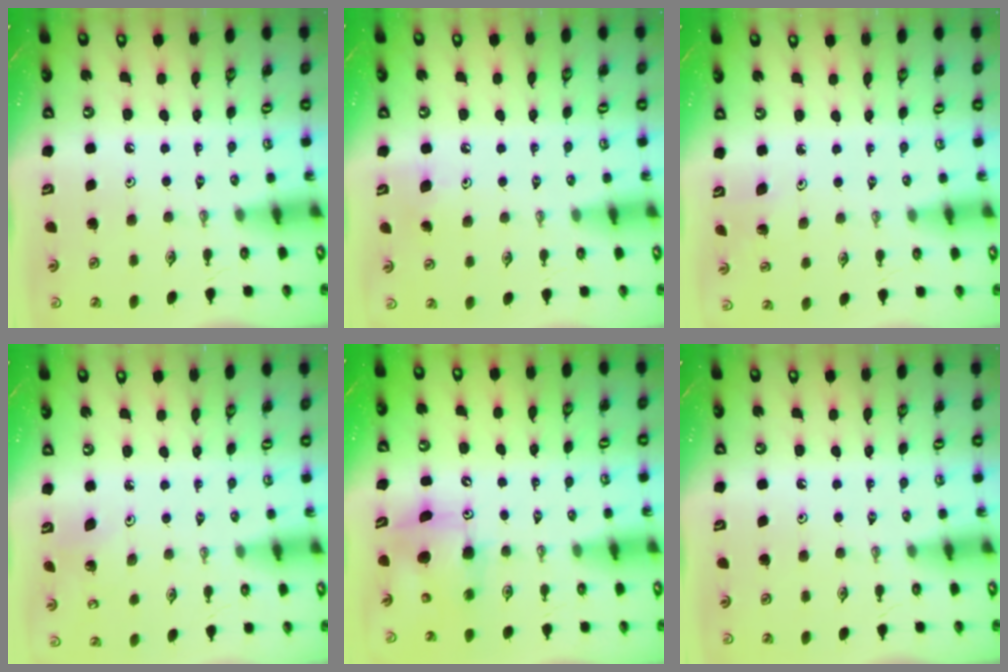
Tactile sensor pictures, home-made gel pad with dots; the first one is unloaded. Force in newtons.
{"total": 5.5, "press": 5.2, "slide": 1.7}
{"total": 2.8, "press": 2.6, "slide": 1.2}
{"total": 4.3, "press": 4.2, "slide": 1.0}
{"total": 7.9, "press": 7.6, "slide": 2.3}
{"total": 0.0}